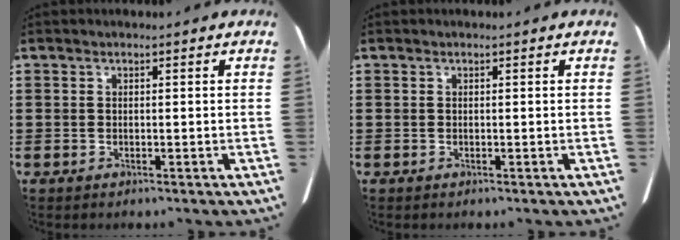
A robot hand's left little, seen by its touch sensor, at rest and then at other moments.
{"total": 0.0}